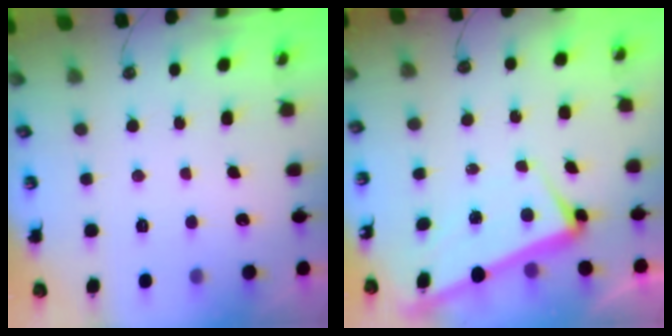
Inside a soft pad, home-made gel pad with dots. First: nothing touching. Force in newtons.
{"total": 3.0, "press": 2.9, "slide": 0.8}